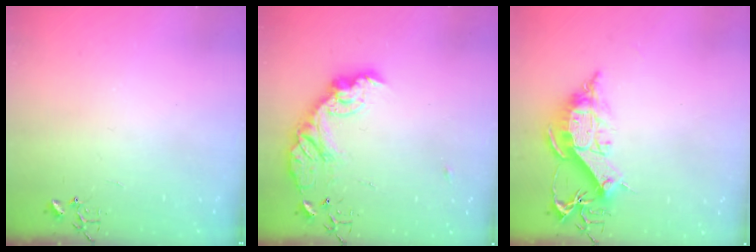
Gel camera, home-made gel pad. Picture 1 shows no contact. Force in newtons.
{"total": 15.7, "press": 15.7, "slide": 1.0}
{"total": 13.0, "press": 12.9, "slide": 1.5}